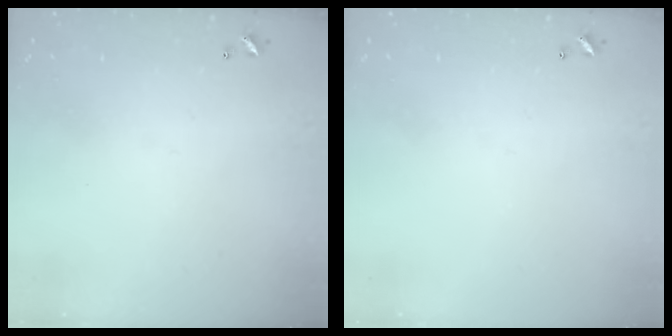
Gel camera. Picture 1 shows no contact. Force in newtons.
{"total": 0.0}